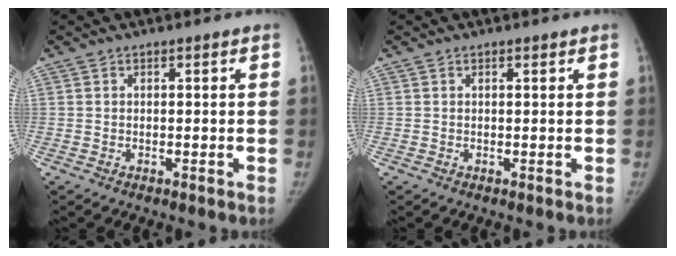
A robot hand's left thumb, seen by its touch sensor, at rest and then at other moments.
{"total": 0.6, "force": [0.5, 0.2, 0.3], "torque": [-0.007, -0.002, 0.008]}